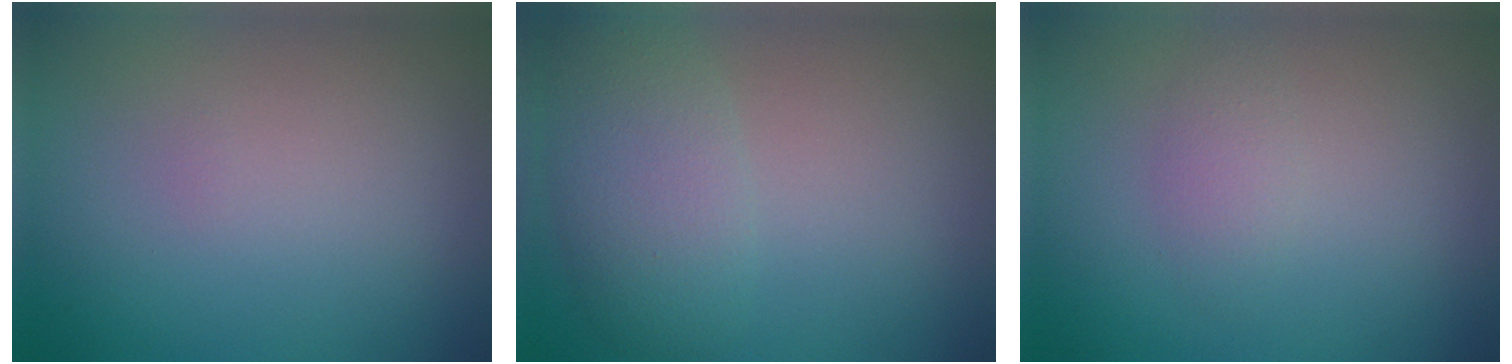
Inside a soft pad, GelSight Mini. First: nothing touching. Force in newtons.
{"total": 4.3, "press": 4.3, "slide": 0.3}
{"total": 1.4, "press": 1.4, "slide": 0.1}